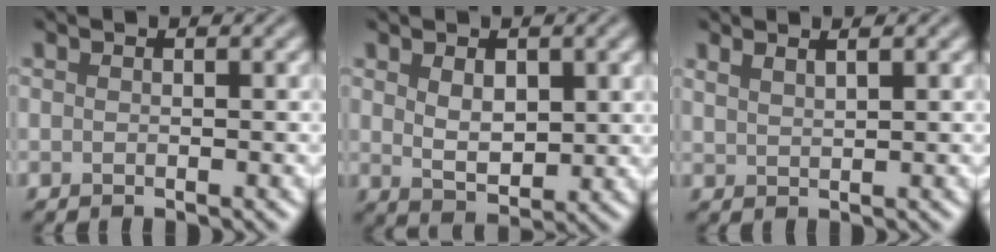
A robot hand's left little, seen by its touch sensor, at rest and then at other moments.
{"total": 3.4, "force": [1.0, 2.0, 2.6], "torque": [-0.049, -0.006, 0.023]}
{"total": 1.6, "force": [1.2, 0.4, 0.9], "torque": [-0.011, 0.001, 0.019]}